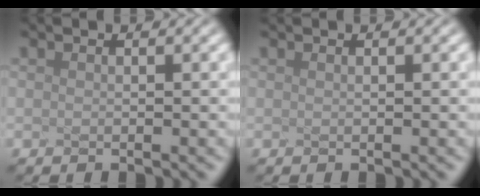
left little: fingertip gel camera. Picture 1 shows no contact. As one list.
[{"total": 0.5, "force": [0.3, 0.3, 0.4], "torque": [0.000, 0.010, -0.001]}]